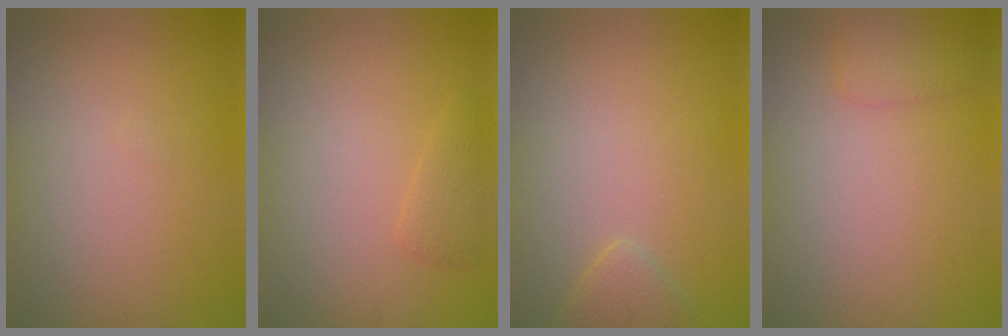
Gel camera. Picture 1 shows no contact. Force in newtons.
{"total": 1.4, "press": 1.4, "slide": 0.1}
{"total": 1.7, "press": 1.7, "slide": 0.1}
{"total": 1.6, "press": 1.6, "slide": 0.1}